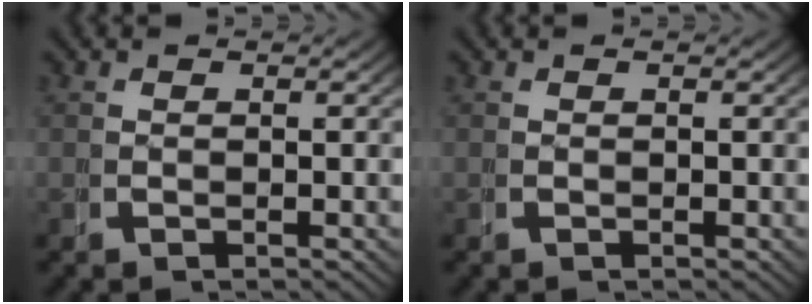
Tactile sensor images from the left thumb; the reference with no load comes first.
{"total": 0.0}